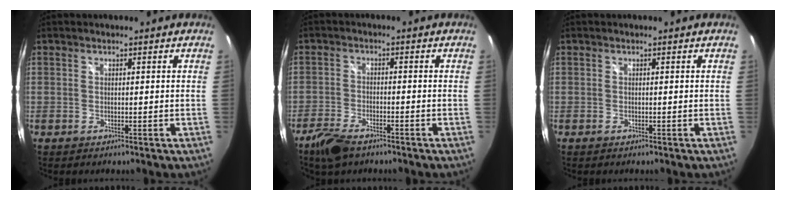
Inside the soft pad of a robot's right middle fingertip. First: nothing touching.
{"total": 7.2, "force": [-5.3, 2.7, 4.0], "torque": [-0.108, -0.015, -0.104]}
{"total": 0.0}